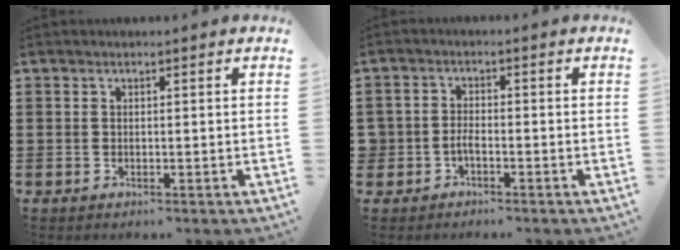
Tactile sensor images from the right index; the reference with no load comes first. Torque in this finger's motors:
{"motor_torque": [0.46, 0.51, 0.19, 0.02]}